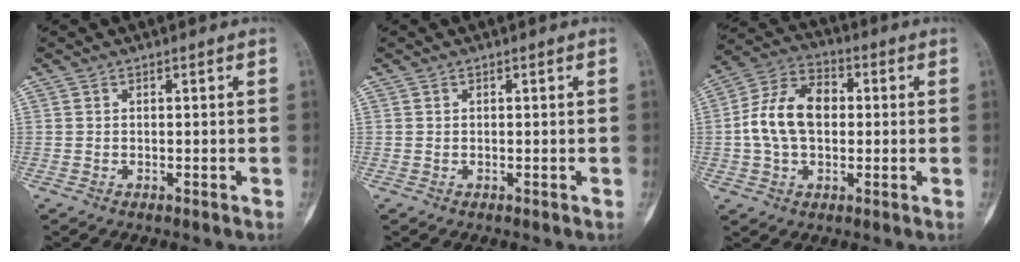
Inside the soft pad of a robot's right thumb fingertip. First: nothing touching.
{"total": 0.0}
{"total": 12.7, "force": [0.2, 8.7, 9.3], "torque": [-0.158, 0.029, -0.004]}